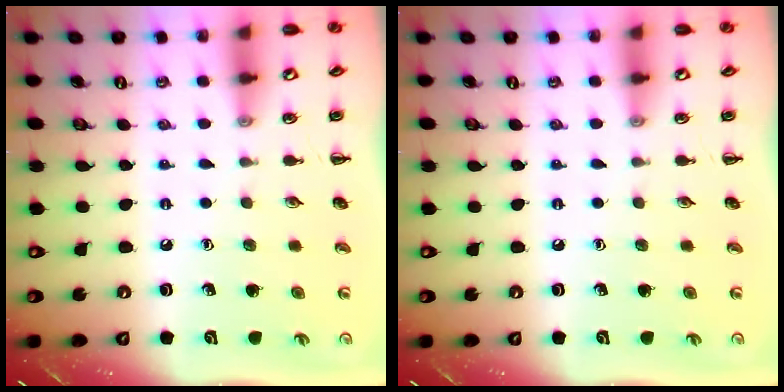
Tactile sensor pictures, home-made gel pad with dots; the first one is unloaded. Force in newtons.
{"total": 0.0}